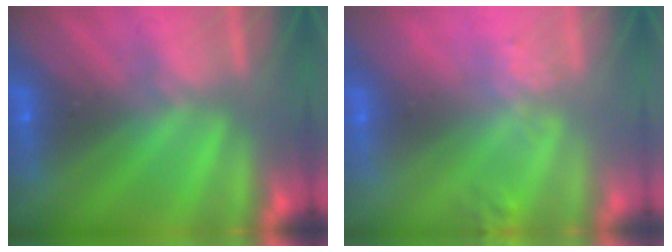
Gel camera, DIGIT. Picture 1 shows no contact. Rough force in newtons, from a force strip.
{"total": 2.7}